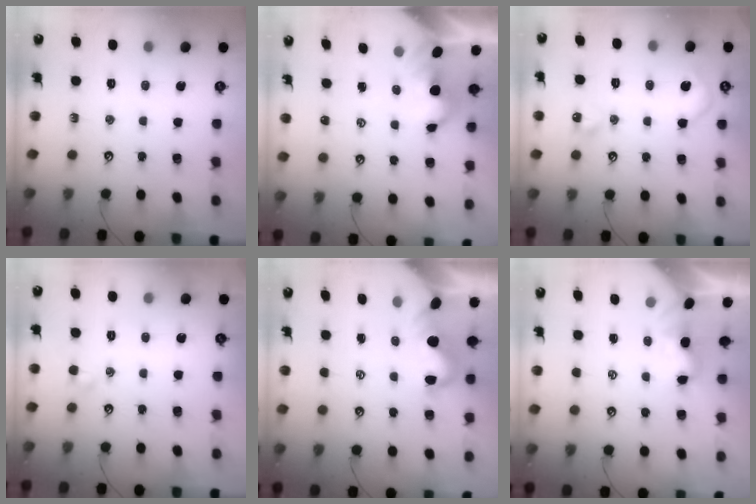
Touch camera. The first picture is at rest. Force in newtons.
{"total": 2.7, "press": 2.7, "slide": 0.1}
{"total": 8.6, "press": 8.5, "slide": 0.7}
{"total": 1.9, "press": 1.8, "slide": 0.4}
{"total": 1.7, "press": 1.7, "slide": 0.4}
{"total": 2.0, "press": 2.0, "slide": 0.5}